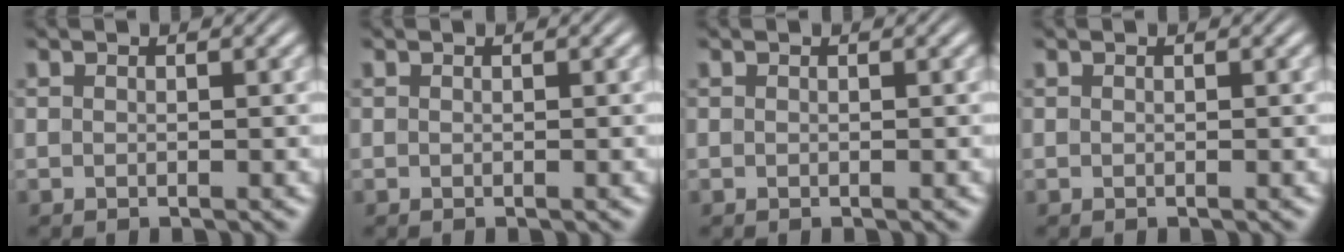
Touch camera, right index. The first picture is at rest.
{"total": 0.0}
{"total": 0.0}
{"total": 0.0}